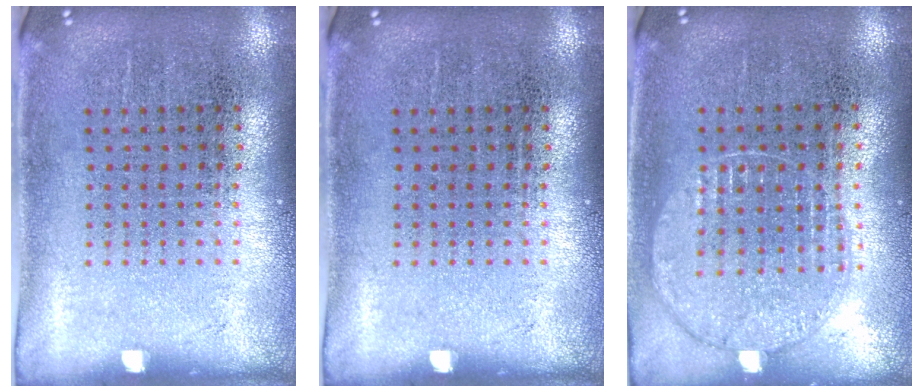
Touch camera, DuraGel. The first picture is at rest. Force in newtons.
{"total": 0.0}
{"total": 1.0, "press": 1.0, "slide": 0.1}